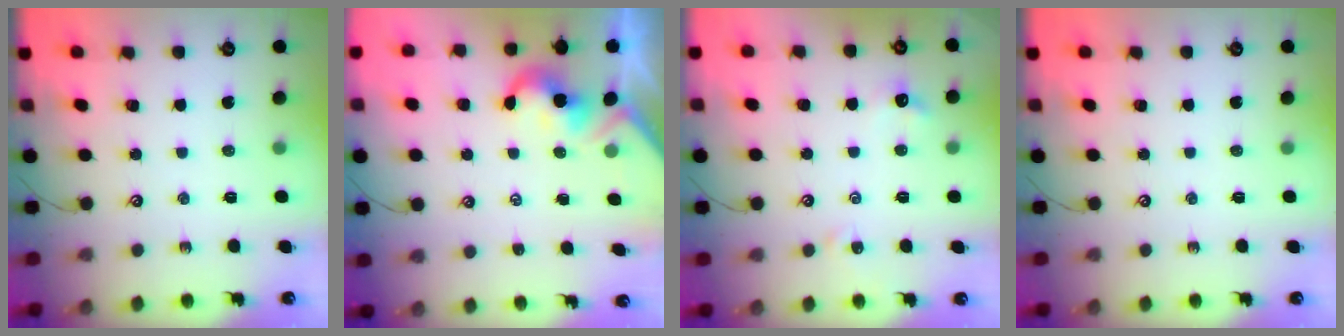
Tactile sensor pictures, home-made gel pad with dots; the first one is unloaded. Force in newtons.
{"total": 2.0, "press": 1.9, "slide": 0.5}
{"total": 2.3, "press": 2.2, "slide": 0.6}
{"total": 0.0}